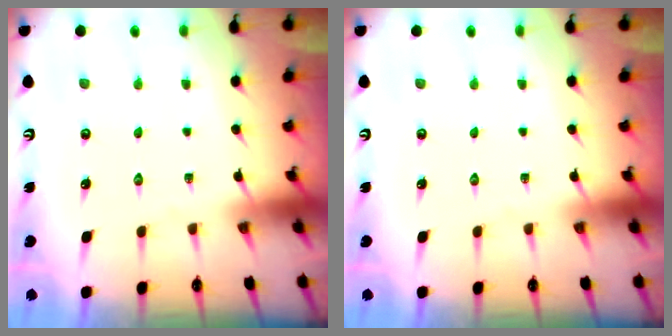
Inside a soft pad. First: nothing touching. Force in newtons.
{"total": 0.0}